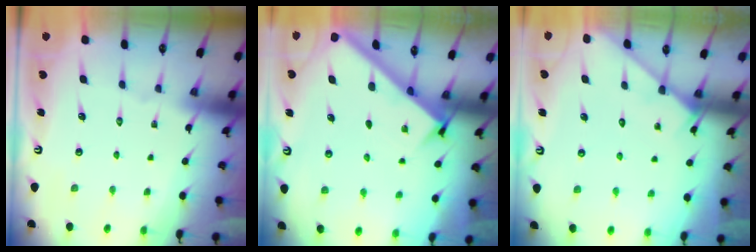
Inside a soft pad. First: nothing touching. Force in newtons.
{"total": 2.6, "press": 2.6, "slide": 0.3}
{"total": 4.3, "press": 4.2, "slide": 0.5}